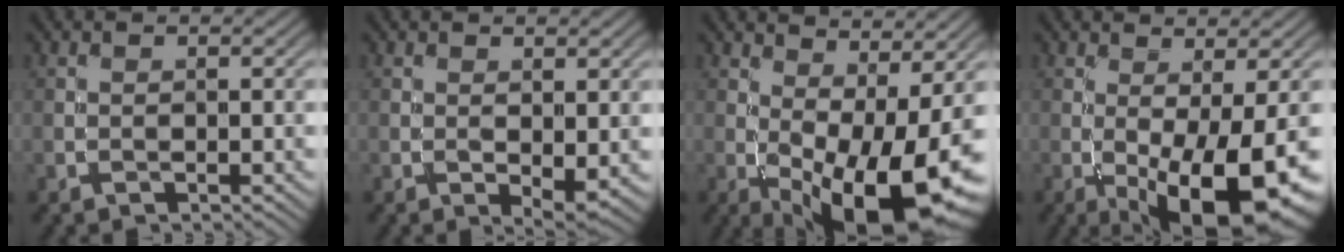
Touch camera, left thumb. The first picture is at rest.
{"total": 2.7, "force": [-0.2, 1.3, 2.4], "torque": [-0.038, -0.010, 0.002]}
{"total": 15.0, "force": [-2.3, 5.7, 13.7], "torque": [-0.207, -0.005, -0.023]}
{"total": 12.9, "force": [-4.5, 3.7, 11.5], "torque": [-0.169, -0.014, -0.059]}